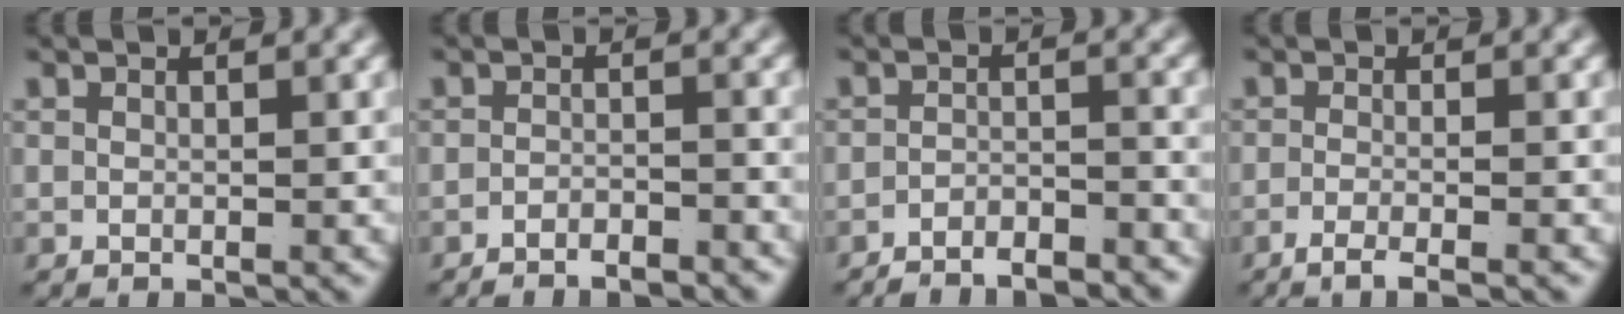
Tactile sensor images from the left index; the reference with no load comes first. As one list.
[{"total": 3.1, "force": [-3.0, 0.2, 0.3], "torque": [0.001, -0.010, -0.050]}, {"total": 4.7, "force": [-4.6, 0.6, 0.5], "torque": [0.001, -0.018, -0.074]}, {"total": 3.4, "force": [-2.9, 0.4, 1.8], "torque": [-0.032, -0.008, -0.045]}]